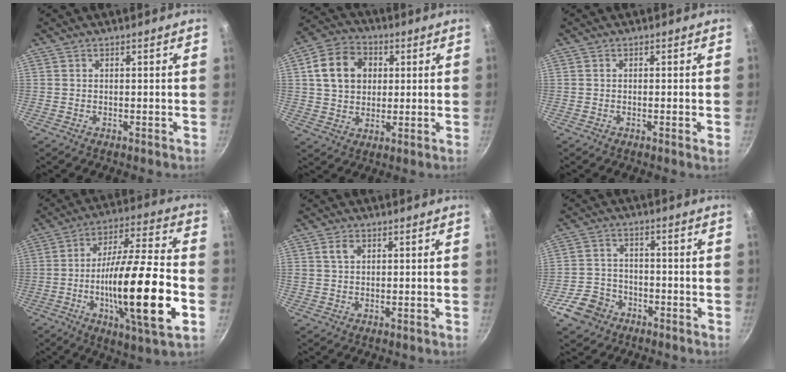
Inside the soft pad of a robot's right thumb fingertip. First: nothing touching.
{"total": 11.5, "force": [2.7, 9.1, 6.6], "torque": [-0.098, 0.009, 0.037]}
{"total": 1.2, "force": [-0.4, 0.0, 1.1], "torque": [-0.018, -0.002, -0.009]}
{"total": 23.2, "force": [-5.7, 4.9, 21.9], "torque": [-0.360, 0.027, -0.096]}
{"total": 2.6, "force": [0.9, 1.8, 1.6], "torque": [-0.022, 0.003, 0.017]}
{"total": 7.3, "force": [-4.0, 5.6, 2.4], "torque": [-0.037, 0.036, -0.072]}